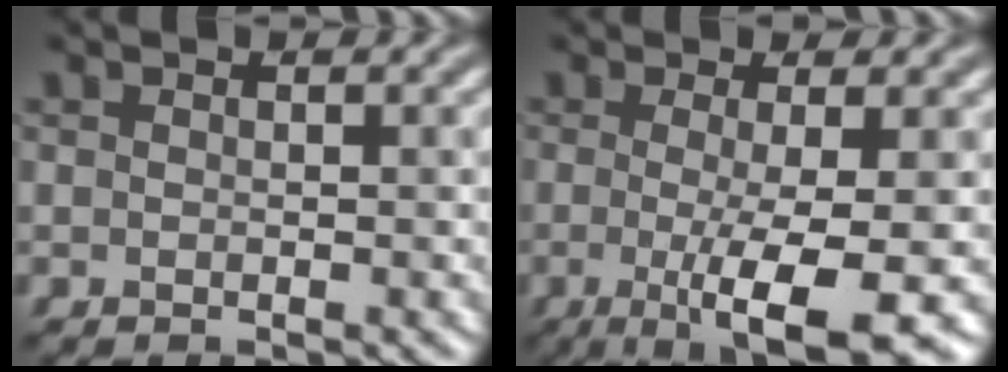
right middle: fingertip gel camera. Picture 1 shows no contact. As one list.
[{"total": 7.3, "force": [-1.5, 1.7, 6.9], "torque": [-0.099, -0.016, -0.025]}]